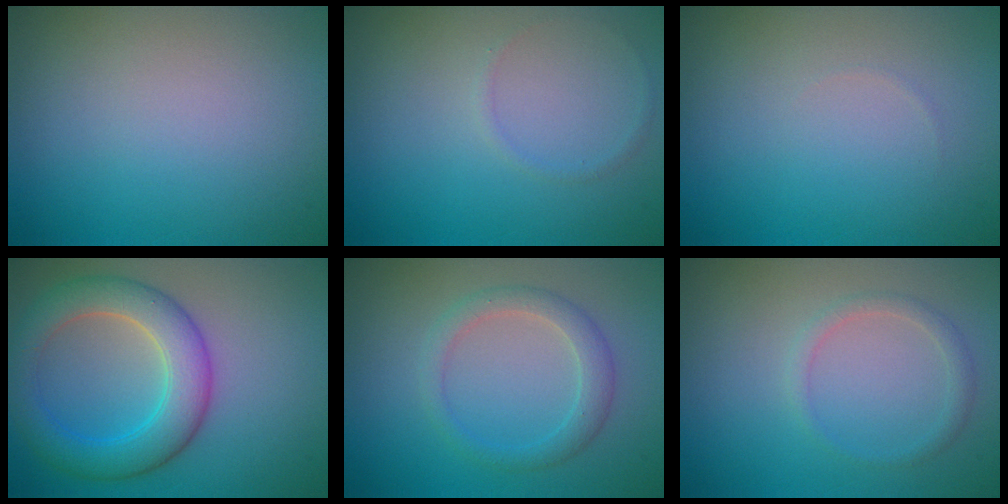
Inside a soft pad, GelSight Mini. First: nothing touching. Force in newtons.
{"total": 0.6, "press": 0.6, "slide": 0.1}
{"total": 0.0}
{"total": 5.8, "press": 5.8, "slide": 0.1}
{"total": 2.4, "press": 2.4, "slide": 0.2}
{"total": 1.4, "press": 1.4, "slide": 0.1}